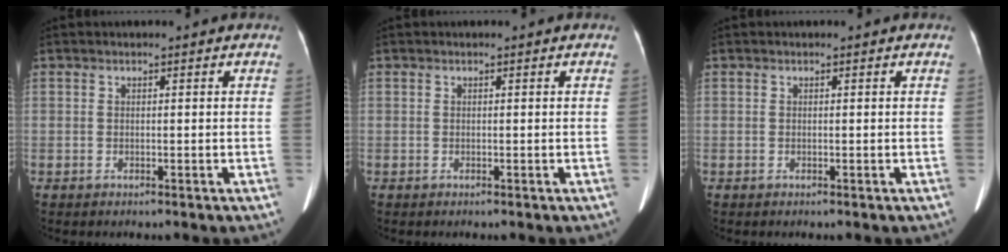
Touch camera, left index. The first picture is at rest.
{"total": 0.0}
{"total": 0.0}